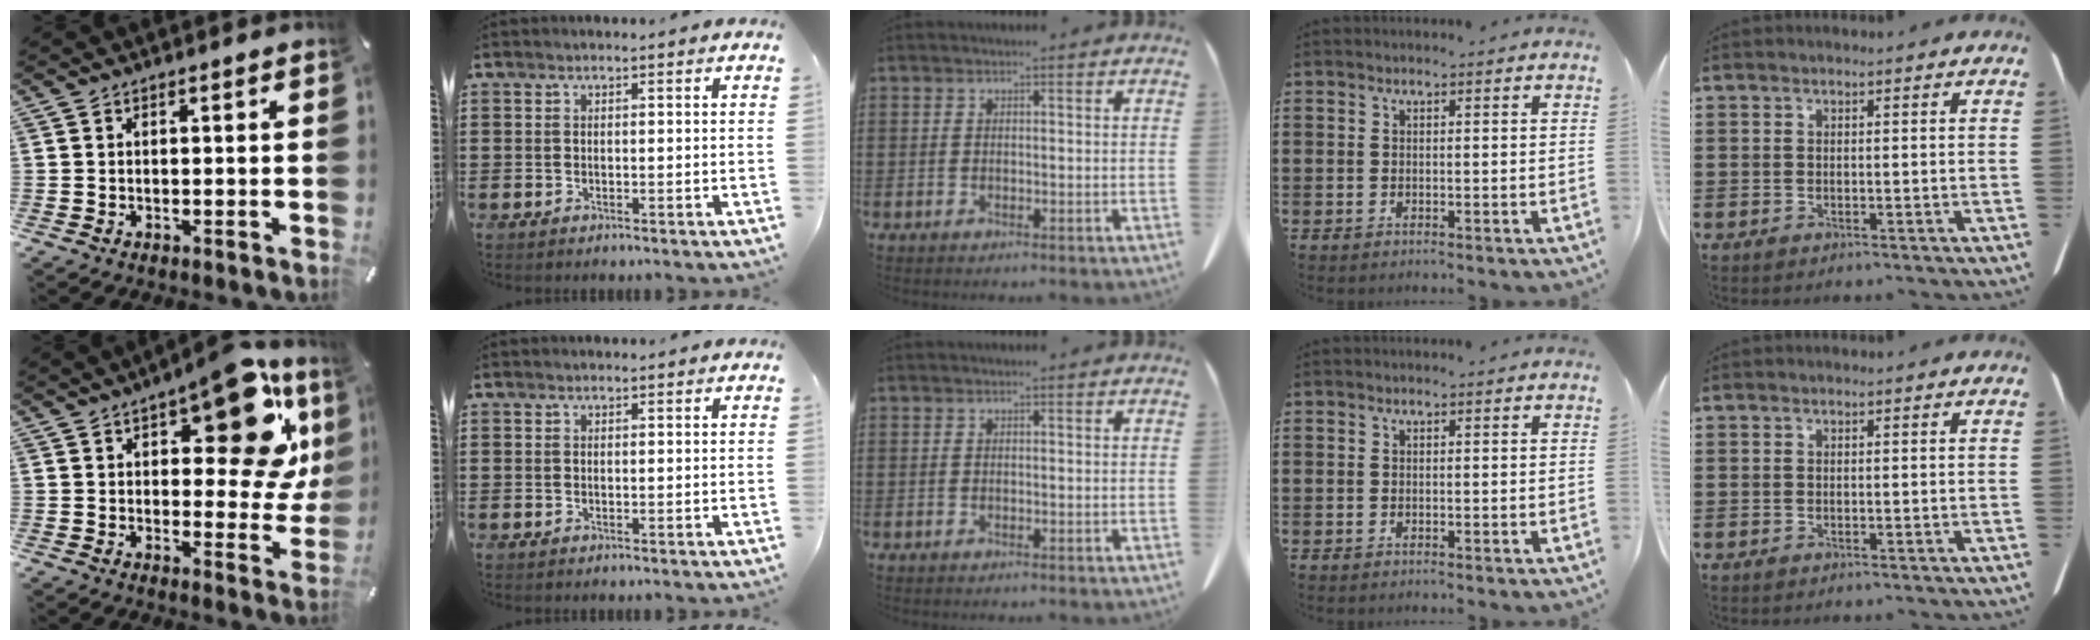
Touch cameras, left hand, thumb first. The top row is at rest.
{"thumb": {"total": 19.8, "force": [9.8, 8.8, 14.8], "torque": [-0.180, -0.064, 0.156]}}